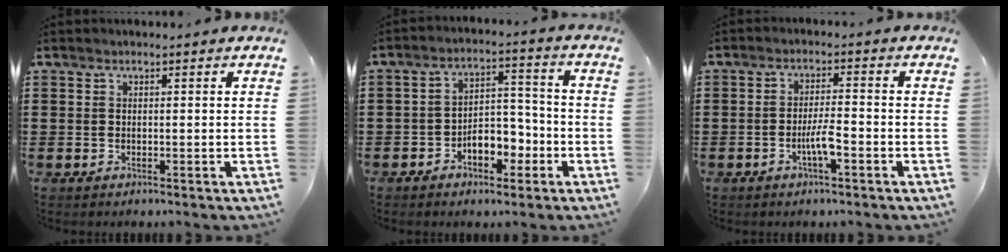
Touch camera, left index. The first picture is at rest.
{"total": 6.2, "force": [-3.2, 3.6, 3.9], "torque": [-0.061, 0.014, -0.063]}
{"total": 4.0, "force": [-1.7, 0.8, 3.6], "torque": [-0.069, 0.004, -0.034]}